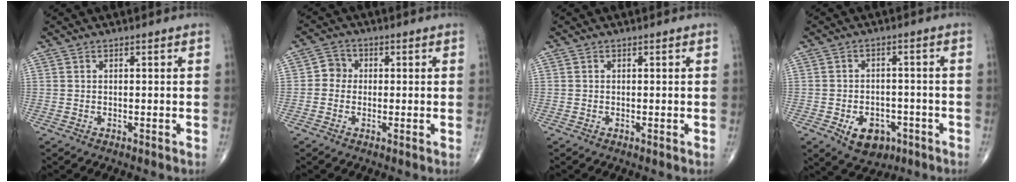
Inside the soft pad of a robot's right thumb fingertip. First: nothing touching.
{"total": 3.2, "force": [-0.2, 3.0, 1.2], "torque": [0.002, 0.009, -0.014]}
{"total": 0.0}
{"total": 7.8, "force": [-3.5, 5.5, 4.3], "torque": [-0.047, 0.022, -0.044]}